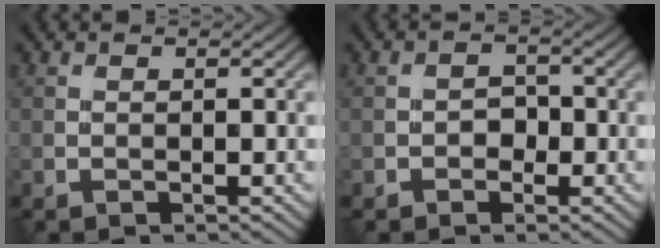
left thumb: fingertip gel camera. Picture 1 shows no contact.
{"total": 1.7, "force": [-0.7, 1.4, 0.7], "torque": [-0.010, 0.001, -0.016]}